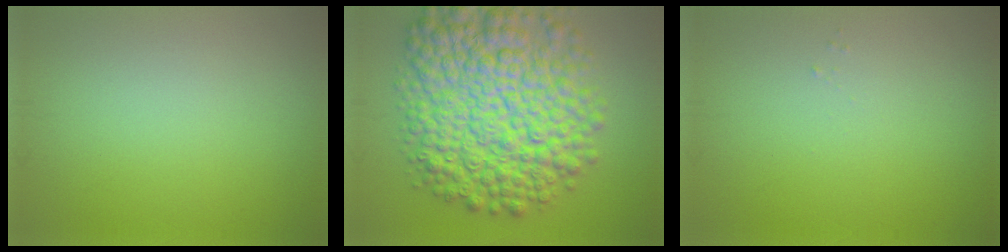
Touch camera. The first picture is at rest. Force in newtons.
{"total": 12.8, "press": 12.8, "slide": 0.3}
{"total": 0.0}